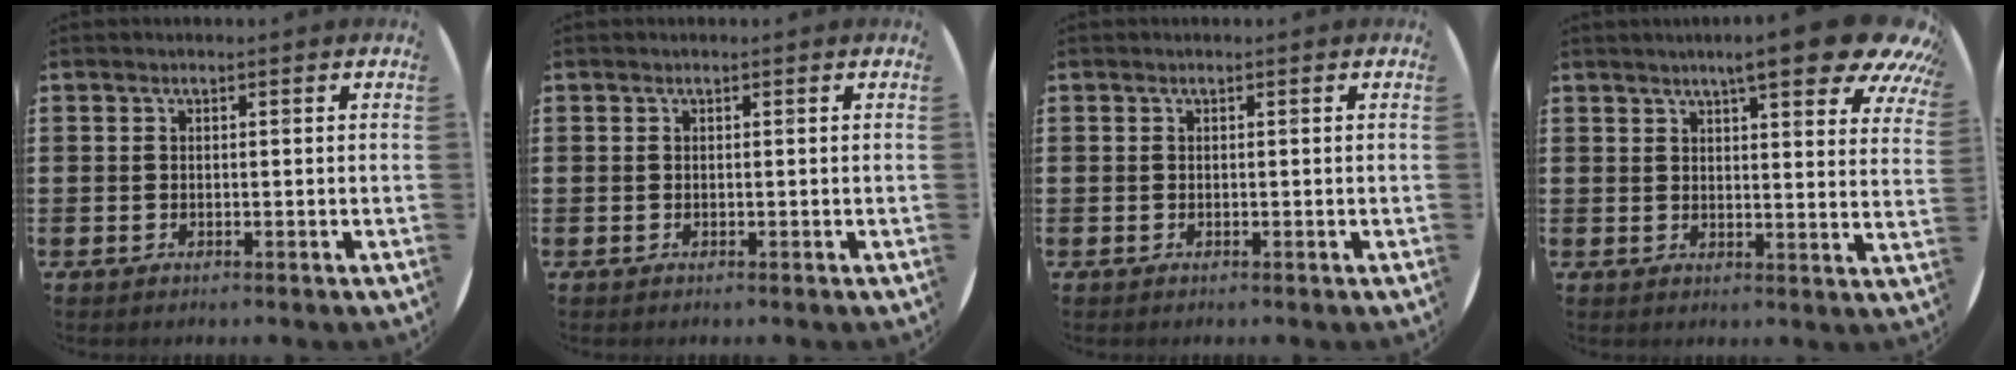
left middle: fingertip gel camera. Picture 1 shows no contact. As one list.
[{"total": 0.0}, {"total": 0.0}, {"total": 11.3, "force": [8.5, 2.1, 7.2], "torque": [-0.108, -0.028, 0.139]}]